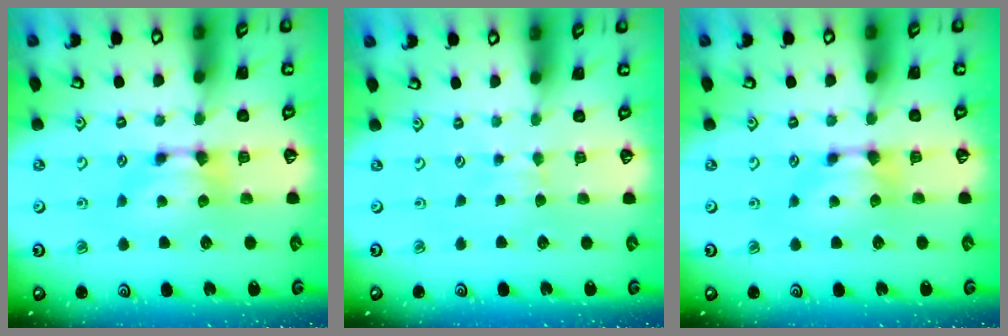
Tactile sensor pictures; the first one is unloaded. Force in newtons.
{"total": 2.1, "press": 2.1, "slide": 0.4}
{"total": 0.0}